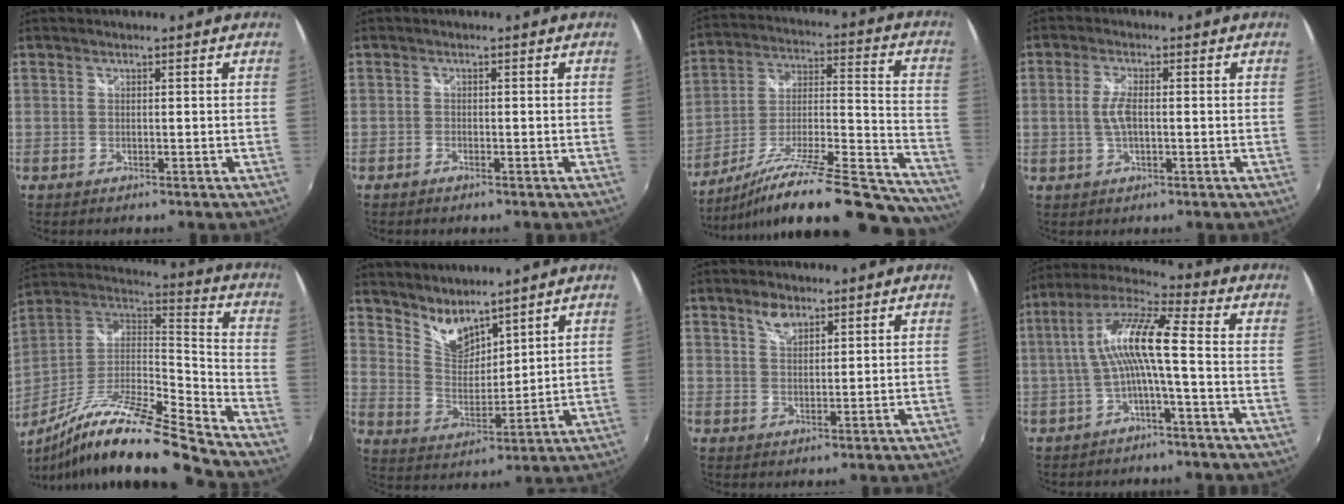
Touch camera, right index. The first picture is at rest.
{"total": 0.9, "force": [-0.8, 0.4, 0.3], "torque": [-0.009, -0.002, -0.017]}
{"total": 29.7, "force": [-24.0, 5.7, 16.5], "torque": [-0.220, -0.023, -0.355]}
{"total": 3.9, "force": [-0.3, 1.5, 3.6], "torque": [-0.075, 0.000, -0.004]}
{"total": 21.6, "force": [-15.3, 2.0, 15.1], "torque": [-0.268, -0.029, -0.277]}
{"total": 8.3, "force": [7.1, 2.8, 3.1], "torque": [-0.051, -0.005, 0.142]}
{"total": 3.8, "force": [2.5, 2.0, 2.0], "torque": [-0.032, 0.006, 0.045]}
{"total": 10.7, "force": [-1.4, 1.0, 10.5], "torque": [-0.215, 0.019, -0.026]}